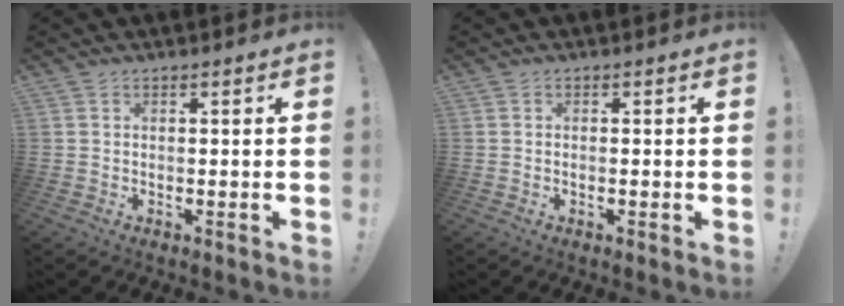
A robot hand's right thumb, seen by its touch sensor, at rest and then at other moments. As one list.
[{"total": 0.6, "force": [-0.4, 0.1, 0.5], "torque": [-0.015, 0.002, -0.006]}]